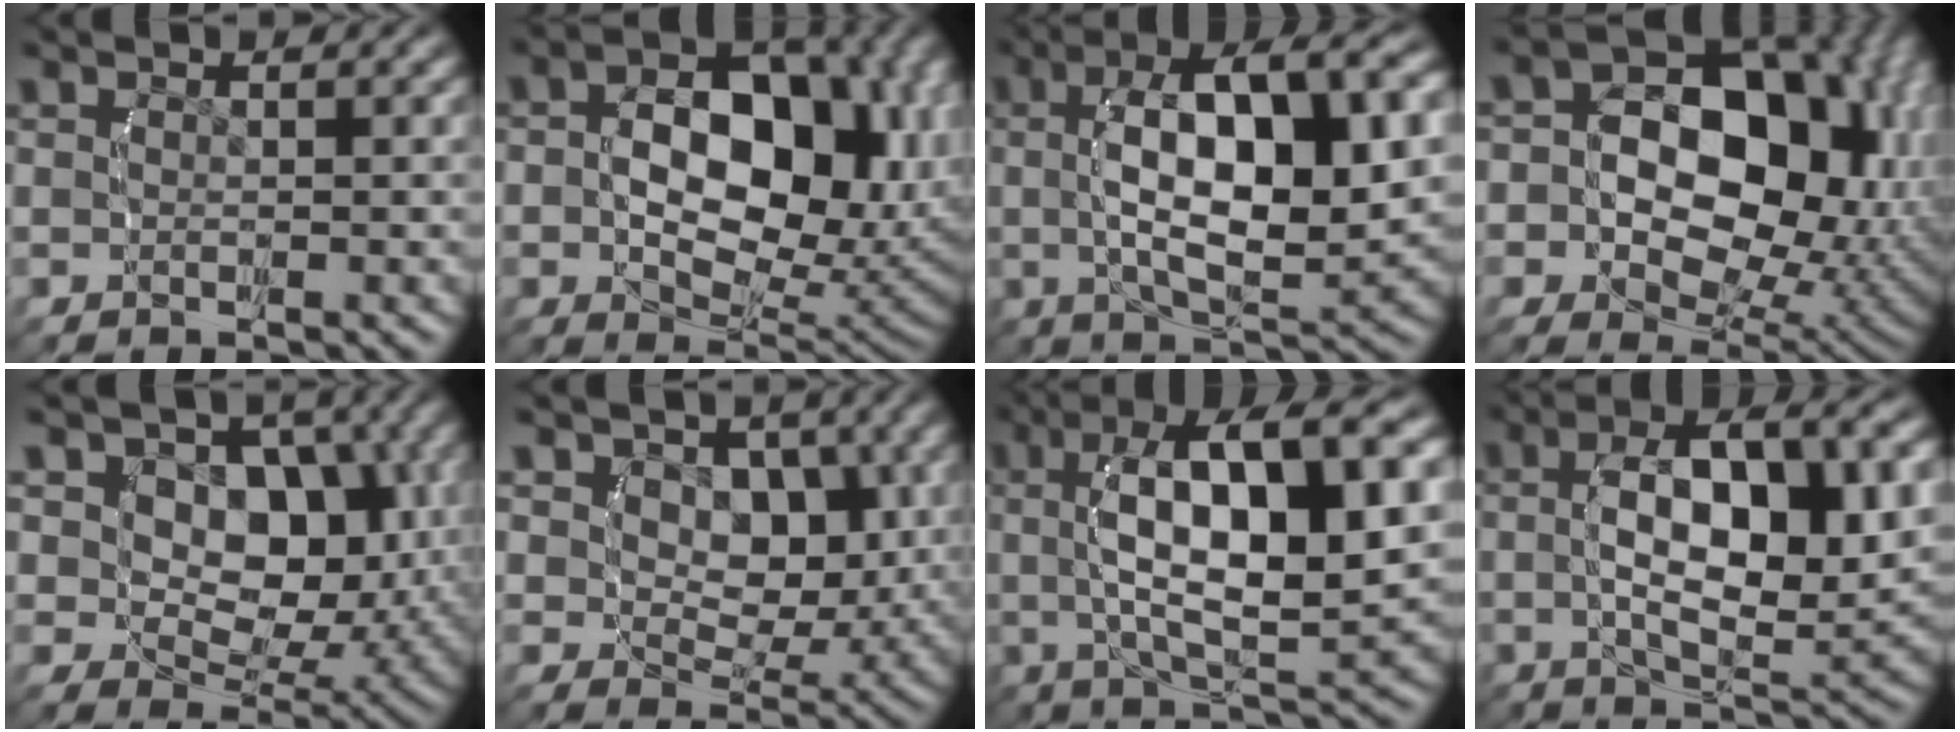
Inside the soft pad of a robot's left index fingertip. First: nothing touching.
{"total": 10.8, "force": [1.6, 6.9, 8.1], "torque": [-0.107, -0.012, 0.027]}
{"total": 10.4, "force": [2.1, 3.9, 9.4], "torque": [-0.149, -0.001, 0.041]}
{"total": 17.1, "force": [1.5, 12.9, 11.1], "torque": [-0.167, -0.029, 0.023]}
{"total": 13.0, "force": [2.6, 10.4, 7.4], "torque": [-0.113, -0.030, 0.045]}
{"total": 6.4, "force": [2.4, 5.0, 3.3], "torque": [-0.048, -0.027, 0.048]}
{"total": 11.4, "force": [2.9, 4.1, 10.3], "torque": [-0.159, 0.002, 0.053]}
{"total": 8.9, "force": [1.9, 3.2, 8.0], "torque": [-0.116, -0.001, 0.034]}